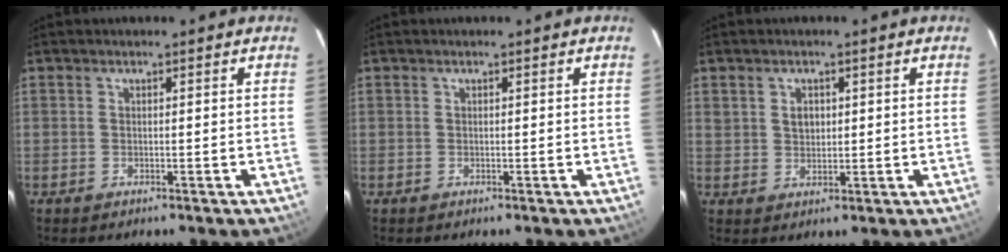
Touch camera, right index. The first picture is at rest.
{"total": 0.0}
{"total": 3.0, "force": [0.9, 2.3, 1.6], "torque": [-0.023, 0.006, 0.018]}